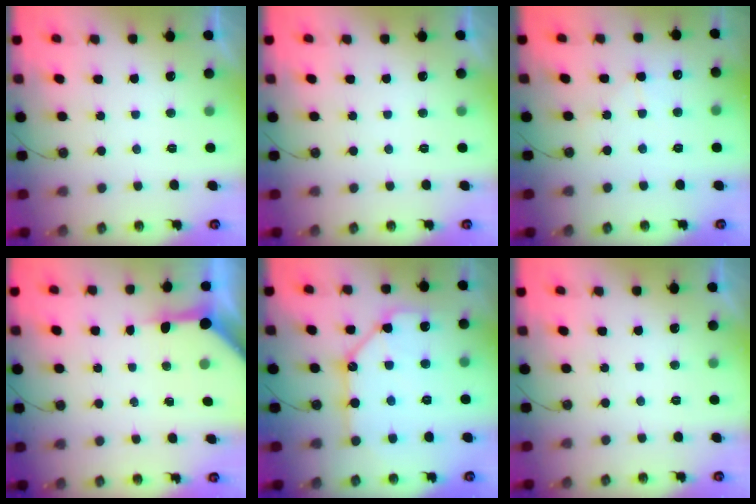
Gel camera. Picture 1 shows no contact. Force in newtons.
{"total": 0.0}
{"total": 3.2, "press": 3.1, "slide": 0.4}
{"total": 6.4, "press": 6.4, "slide": 0.6}
{"total": 14.7, "press": 14.6, "slide": 1.8}
{"total": 0.0}